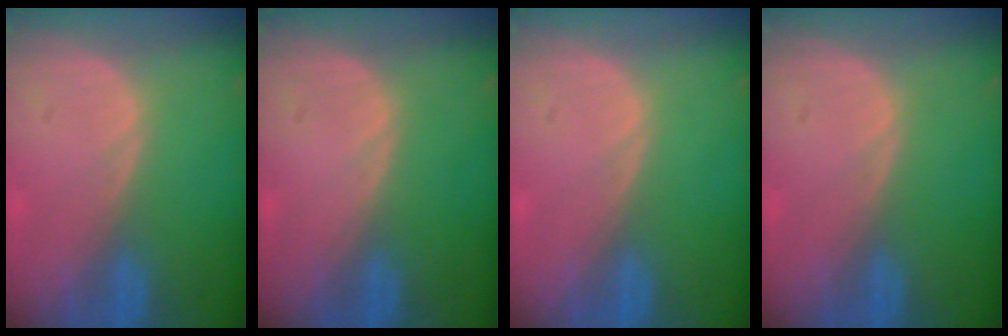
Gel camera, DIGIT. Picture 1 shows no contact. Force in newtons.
{"total": 0.0}
{"total": 0.0}
{"total": 0.0}